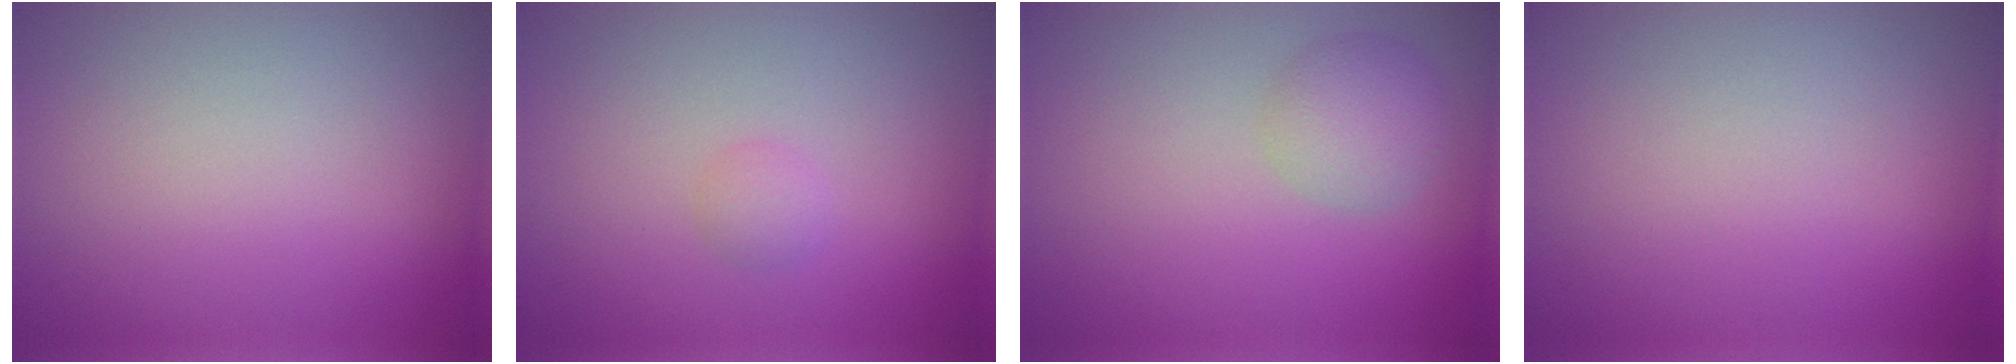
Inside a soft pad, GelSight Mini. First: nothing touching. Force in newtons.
{"total": 0.9, "press": 0.9, "slide": 0.1}
{"total": 2.1, "press": 2.1, "slide": 0.2}
{"total": 0.0}